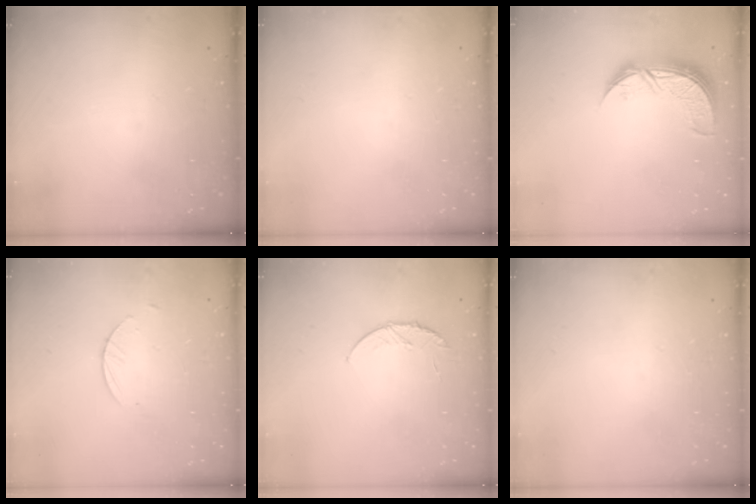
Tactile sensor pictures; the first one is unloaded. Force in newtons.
{"total": 0.0}
{"total": 10.3, "press": 10.3, "slide": 0.7}
{"total": 2.1, "press": 2.1, "slide": 0.2}
{"total": 5.7, "press": 5.7, "slide": 0.7}
{"total": 0.0}